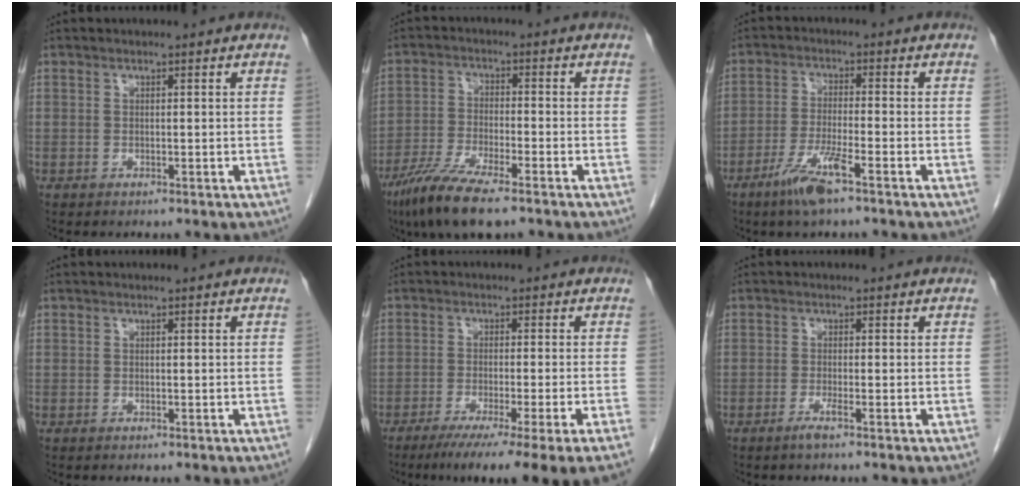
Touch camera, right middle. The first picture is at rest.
{"total": 9.7, "force": [-6.8, 1.5, 6.7], "torque": [-0.131, -0.024, -0.123]}
{"total": 6.3, "force": [-4.0, 0.2, 4.9], "torque": [-0.100, -0.011, -0.077]}
{"total": 0.0}
{"total": 13.0, "force": [-9.4, -1.5, 8.8], "torque": [-0.098, -0.034, -0.139]}
{"total": 1.5, "force": [-1.0, -0.3, 1.1], "torque": [-0.022, -0.001, -0.021]}